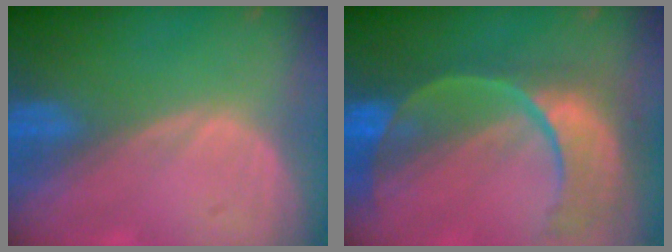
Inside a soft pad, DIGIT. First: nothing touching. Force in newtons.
{"total": 11.2, "press": 9.3, "slide": 6.2}